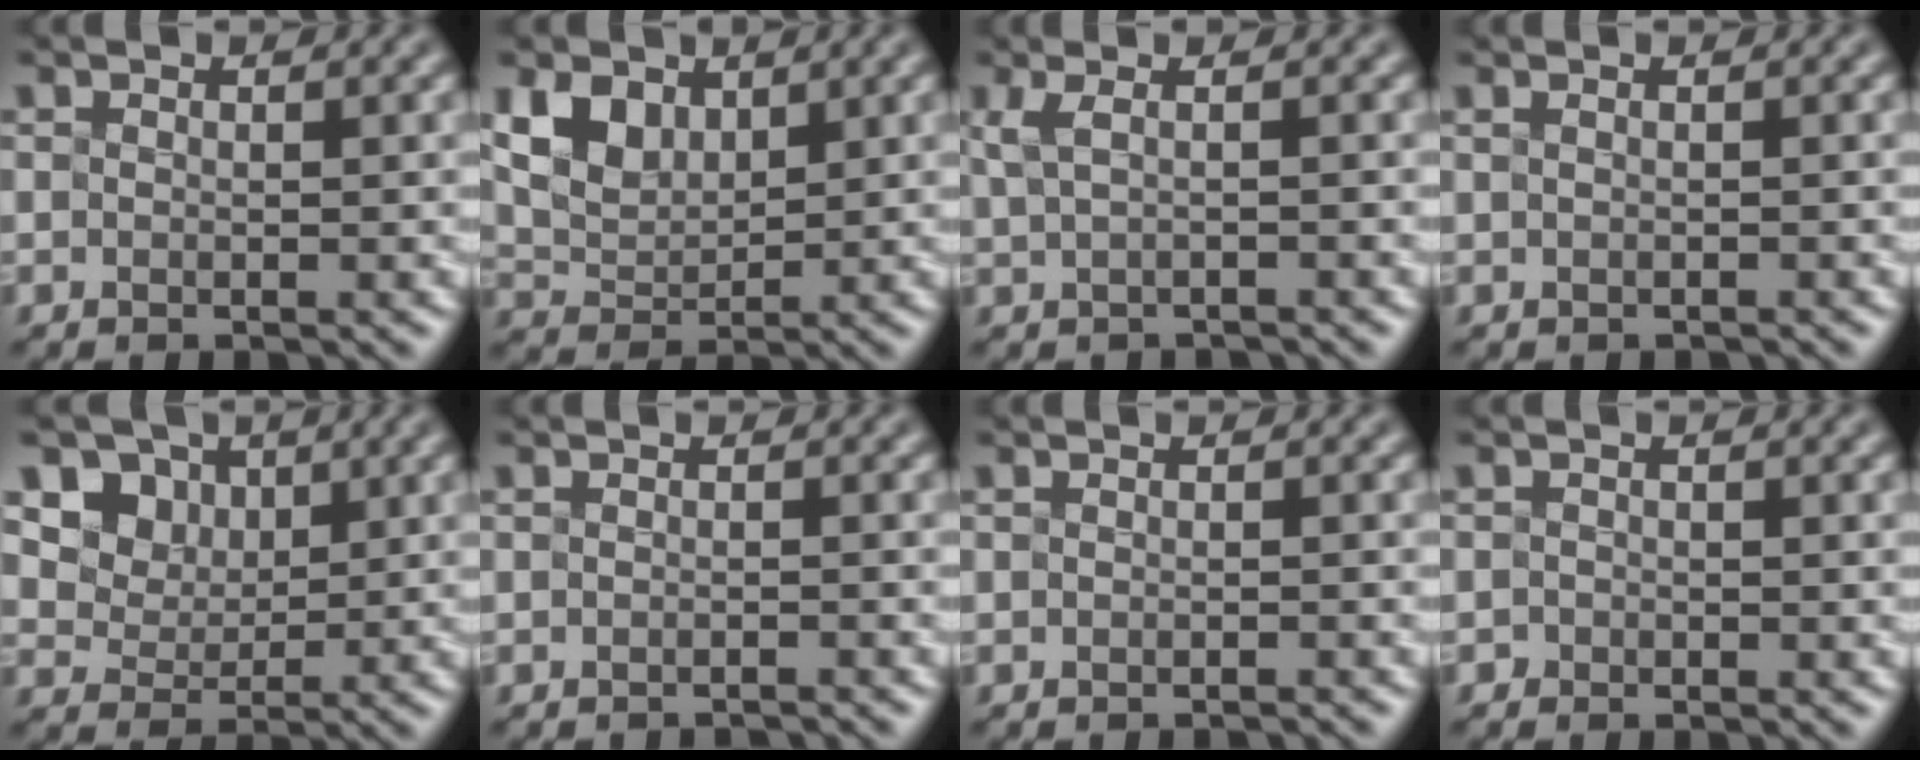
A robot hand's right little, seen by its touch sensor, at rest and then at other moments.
{"total": 3.4, "force": [1.9, 2.2, 1.7], "torque": [-0.046, -0.003, 0.049]}
{"total": 1.6, "force": [0.3, 0.4, 1.5], "torque": [-0.030, -0.005, 0.012]}
{"total": 0.6, "force": [0.0, 0.2, 0.5], "torque": [-0.004, -0.003, -0.007]}
{"total": 7.1, "force": [4.1, 5.2, 2.4], "torque": [-0.058, 0.000, 0.081]}
{"total": 1.8, "force": [-1.8, 0.0, 0.5], "torque": [0.004, -0.012, -0.025]}
{"total": 1.2, "force": [-1.1, 0.1, 0.5], "torque": [0.004, -0.009, -0.020]}
{"total": 0.9, "force": [-0.6, -0.3, -0.6], "torque": [0.007, -0.004, 0.000]}